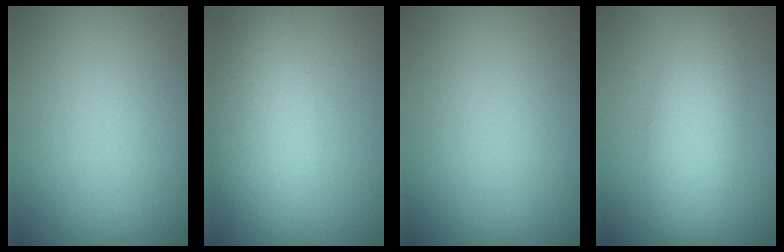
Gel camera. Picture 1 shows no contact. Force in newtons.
{"total": 7.0, "press": 7.0, "slide": 0.5}
{"total": 0.0}
{"total": 4.3, "press": 4.3, "slide": 0.0}